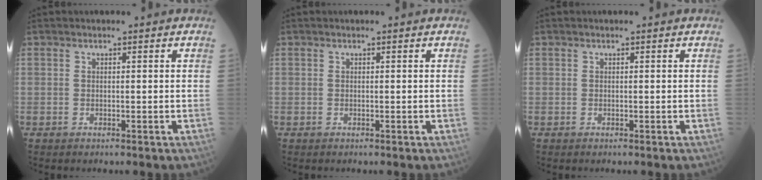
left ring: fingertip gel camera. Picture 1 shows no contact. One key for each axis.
{"total": 0.0}
{"total": 0.0}